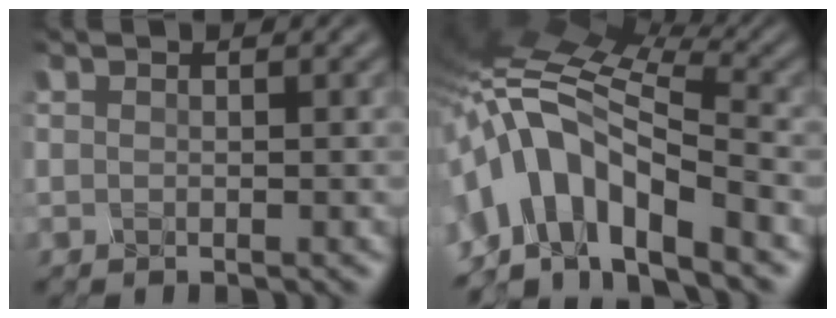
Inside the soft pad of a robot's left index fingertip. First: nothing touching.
{"total": 9.2, "force": [-5.2, 4.0, 6.5], "torque": [-0.123, 0.010, -0.088]}